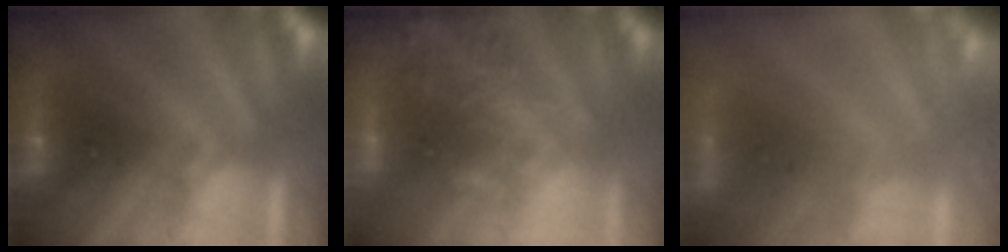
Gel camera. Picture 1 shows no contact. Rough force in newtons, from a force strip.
{"total": 5.8}
{"total": 7.5}